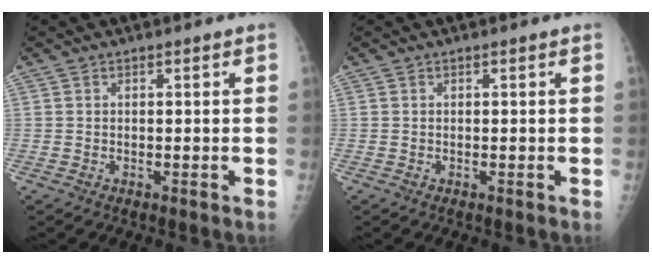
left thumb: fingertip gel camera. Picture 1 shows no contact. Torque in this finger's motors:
{"motor_torque": [0.02, 0.02, -0.01, 0.01, 0.00]}